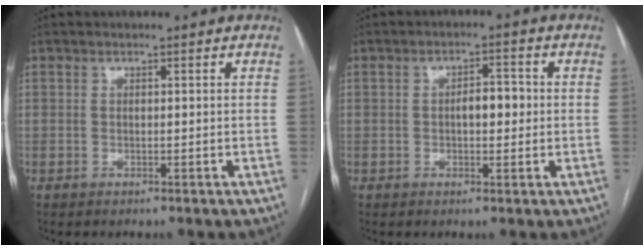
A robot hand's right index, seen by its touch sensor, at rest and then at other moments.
{"total": 3.8, "force": [0.0, 1.7, 3.4], "torque": [-0.052, 0.009, 0.001]}